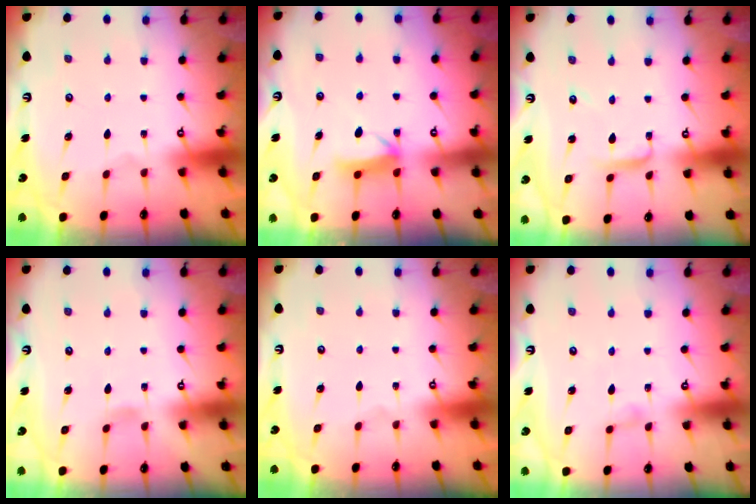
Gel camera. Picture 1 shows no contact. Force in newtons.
{"total": 7.2, "press": 7.2, "slide": 0.8}
{"total": 4.0, "press": 4.0, "slide": 0.2}
{"total": 2.7, "press": 2.7, "slide": 0.3}
{"total": 0.0}
{"total": 2.5, "press": 2.4, "slide": 0.3}